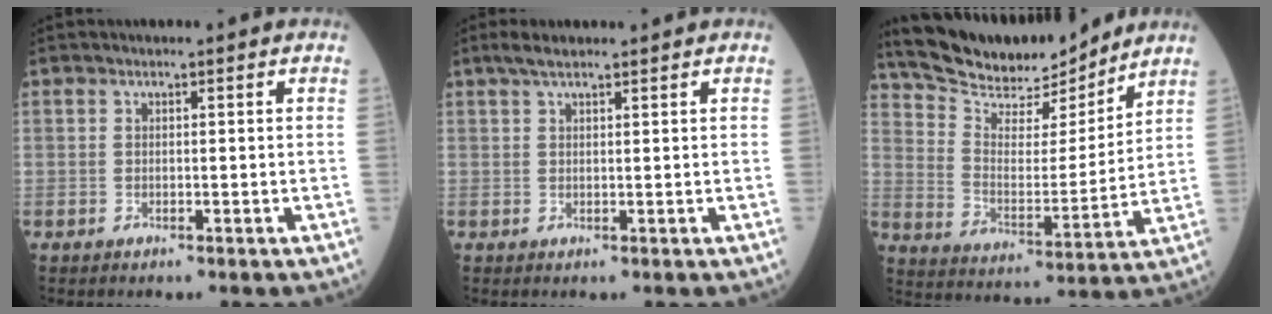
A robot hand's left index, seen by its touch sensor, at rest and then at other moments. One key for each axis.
{"total": 2.9, "fx": 2.3, "fy": 0.4, "fz": 1.7, "tx": -0.036, "ty": 0.021, "tz": 0.043}
{"total": 16.4, "fx": 14.8, "fy": 4.1, "fz": 5.7, "tx": -0.108, "ty": 0.000, "tz": 0.251}